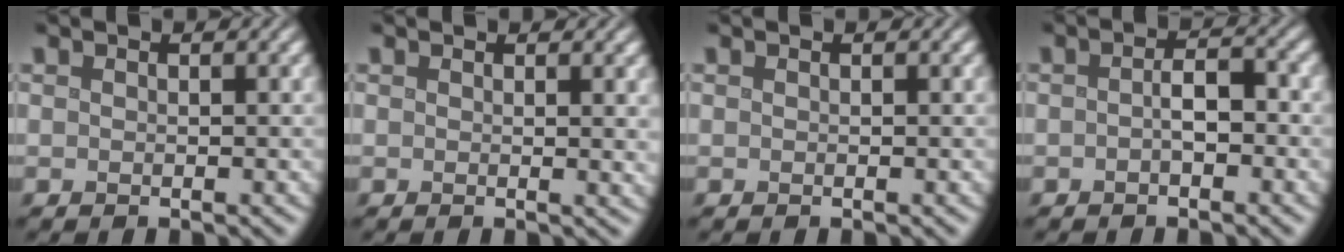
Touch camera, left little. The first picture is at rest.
{"total": 2.2, "force": [0.8, 0.7, 1.8], "torque": [-0.010, 0.003, 0.009]}
{"total": 0.0}
{"total": 2.2, "force": [-0.6, 1.0, 1.9], "torque": [-0.033, 0.005, -0.015]}